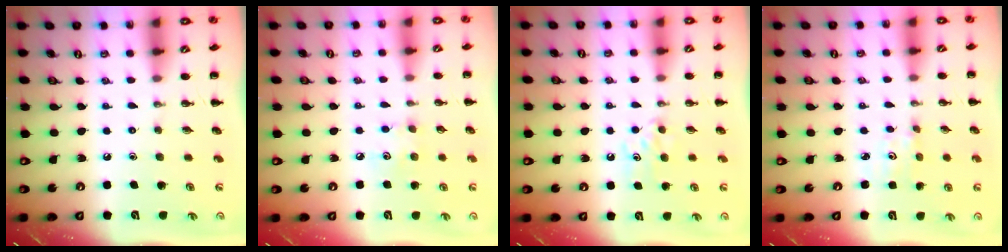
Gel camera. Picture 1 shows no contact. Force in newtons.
{"total": 4.6, "press": 4.5, "slide": 1.1}
{"total": 5.1, "press": 4.9, "slide": 1.5}
{"total": 1.2, "press": 1.2, "slide": 0.3}